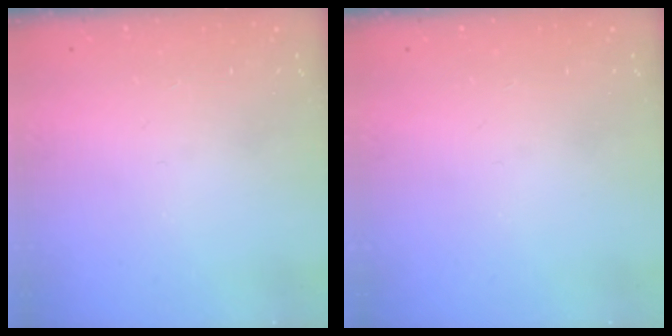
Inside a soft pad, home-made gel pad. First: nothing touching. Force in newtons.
{"total": 0.0}